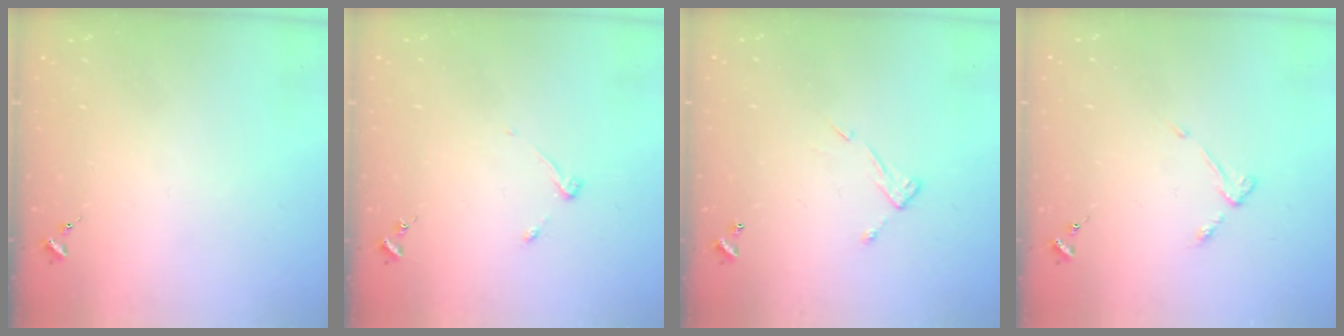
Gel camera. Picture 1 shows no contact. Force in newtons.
{"total": 3.8, "press": 3.8, "slide": 0.5}
{"total": 7.0, "press": 7.0, "slide": 0.4}
{"total": 4.7, "press": 4.7, "slide": 0.7}